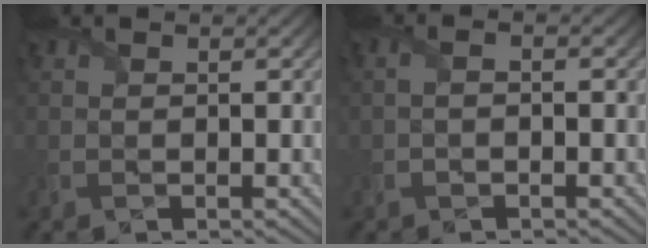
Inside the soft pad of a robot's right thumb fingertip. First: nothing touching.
{"total": 1.3, "force": [-0.7, 0.6, 0.9], "torque": [-0.020, -0.001, -0.016]}